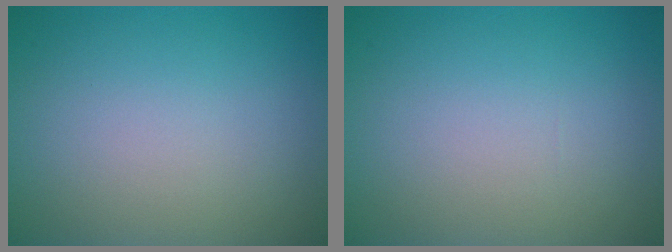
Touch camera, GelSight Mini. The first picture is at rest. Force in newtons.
{"total": 0.0}